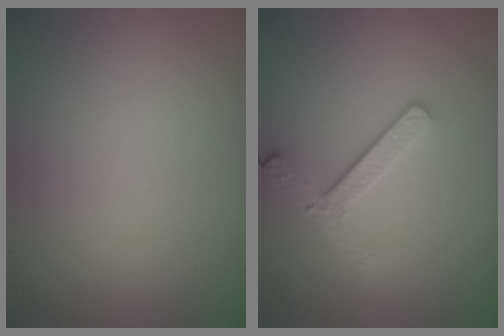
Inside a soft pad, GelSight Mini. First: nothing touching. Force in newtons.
{"total": 3.3, "press": 2.5, "slide": 2.2}